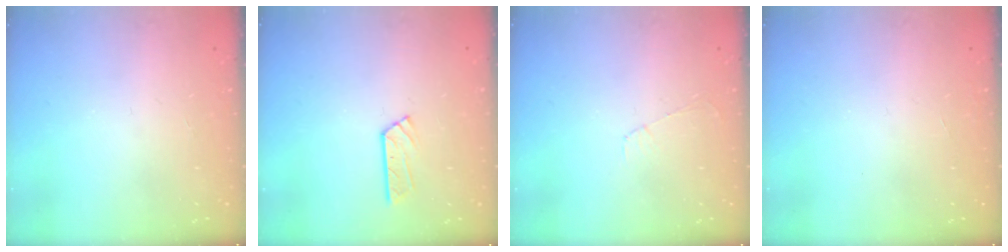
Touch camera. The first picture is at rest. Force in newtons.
{"total": 3.2, "press": 3.2, "slide": 0.4}
{"total": 3.0, "press": 3.0, "slide": 0.4}
{"total": 0.0}